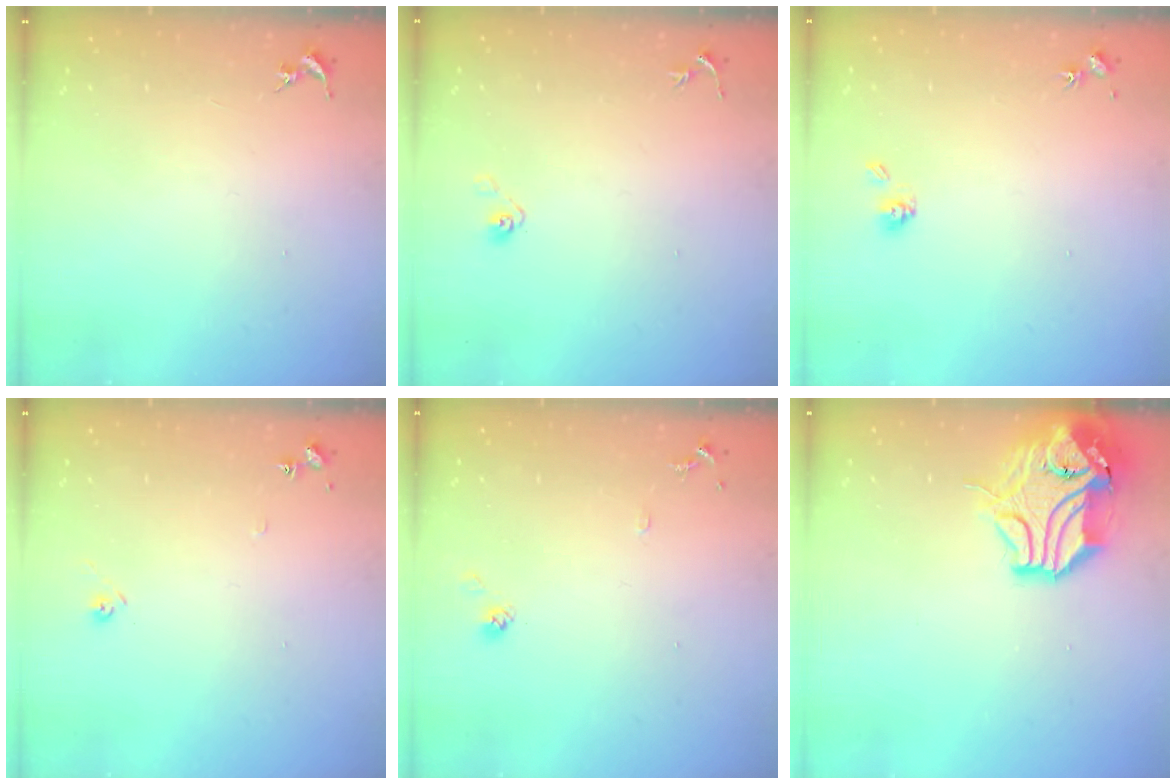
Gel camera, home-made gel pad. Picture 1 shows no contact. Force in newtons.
{"total": 4.0, "press": 3.3, "slide": 2.2}
{"total": 5.0, "press": 4.6, "slide": 1.7}
{"total": 6.2, "press": 6.2, "slide": 0.6}
{"total": 7.8, "press": 7.7, "slide": 0.6}
{"total": 16.2, "press": 16.1, "slide": 2.2}